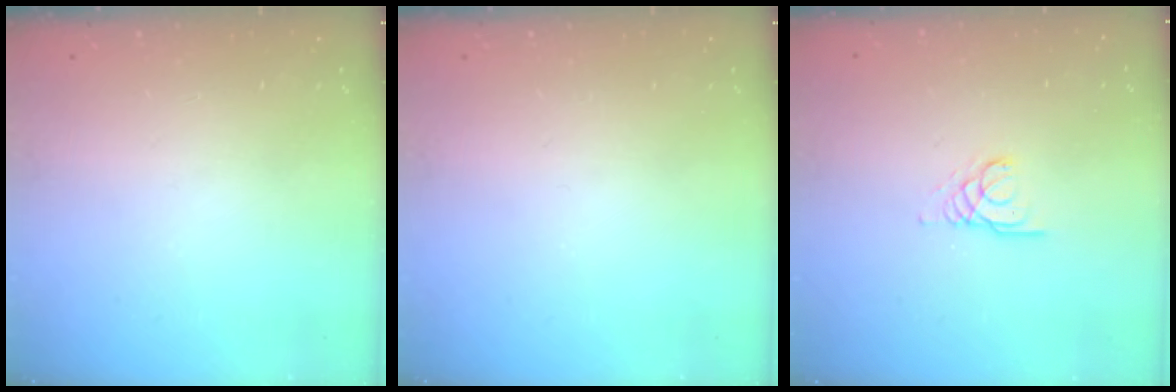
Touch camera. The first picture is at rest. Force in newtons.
{"total": 0.0}
{"total": 3.1, "press": 3.1, "slide": 0.2}